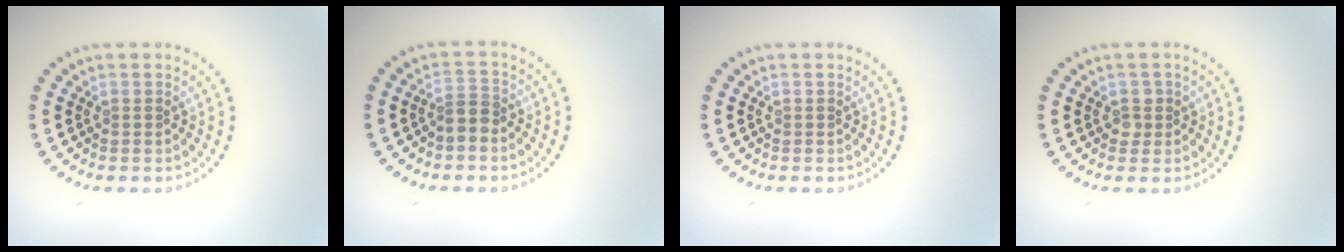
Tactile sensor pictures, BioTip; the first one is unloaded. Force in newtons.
{"total": 2.1, "press": 1.7, "slide": 1.2}
{"total": 0.0}
{"total": 1.1, "press": 1.1, "slide": 0.3}